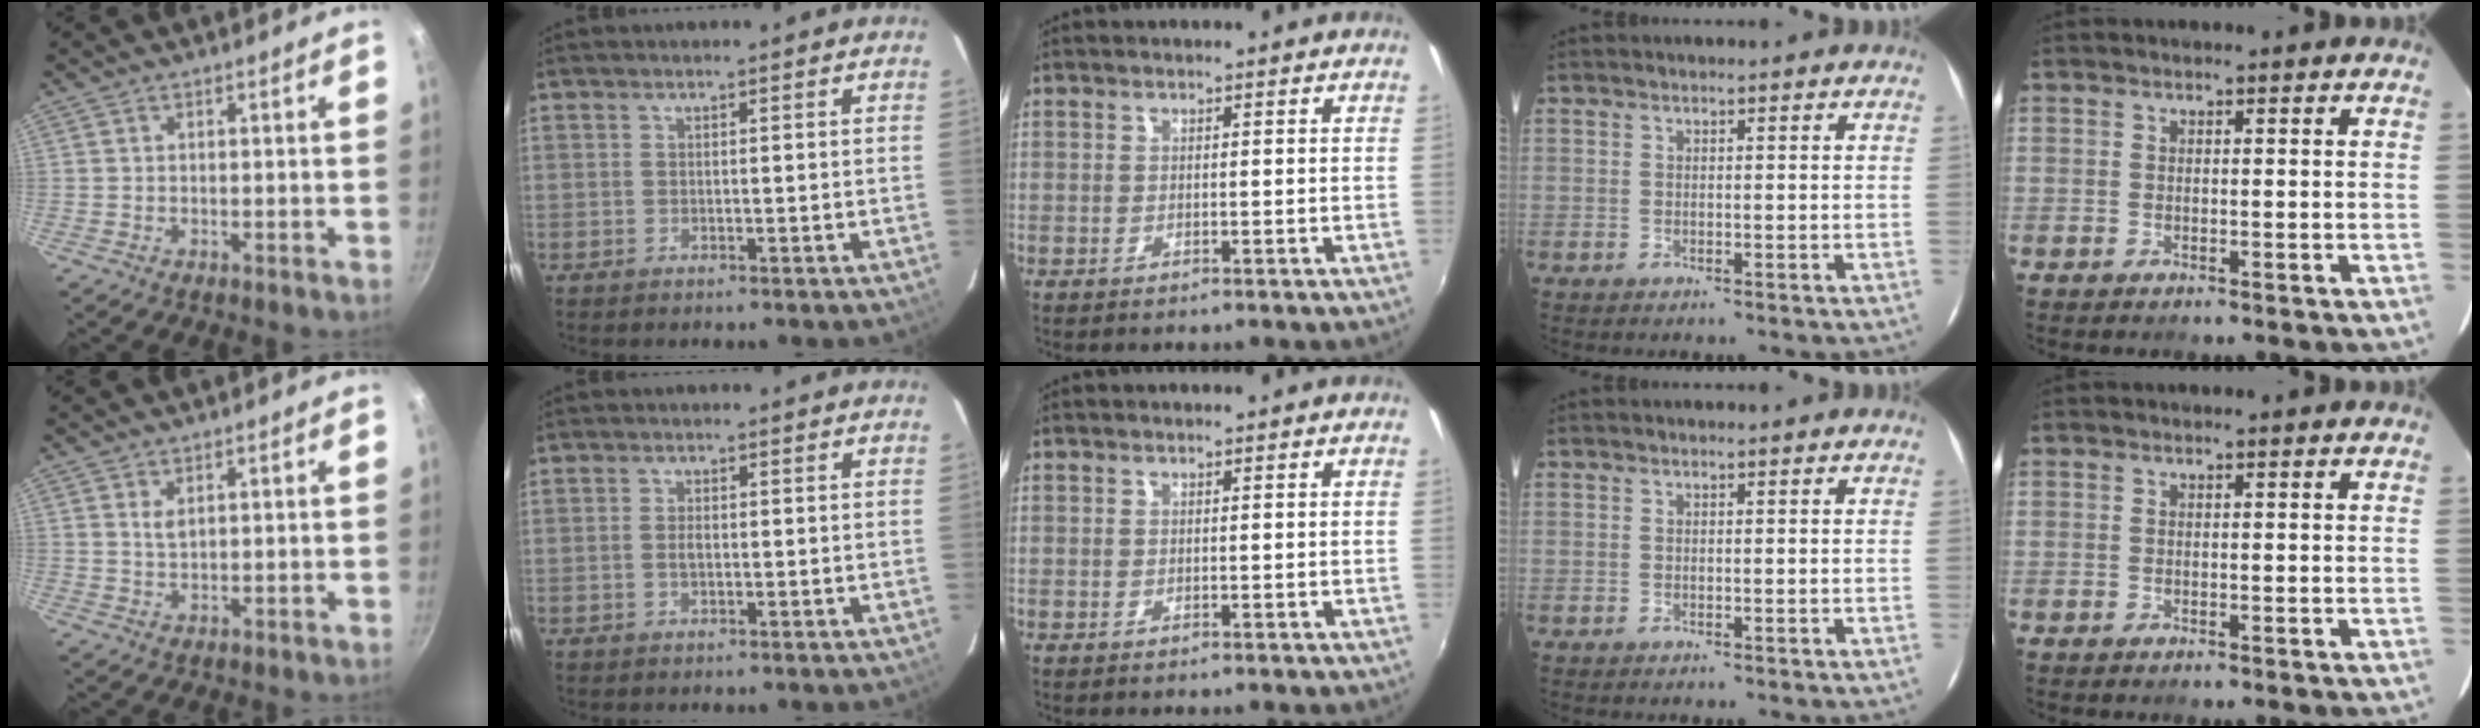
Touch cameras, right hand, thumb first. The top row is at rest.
{"thumb": {"total": 2.1, "force": [0.9, 1.1, 1.6], "torque": [-0.027, -0.005, 0.019]}, "index": {"total": 1.7, "force": [-0.2, 0.9, 1.4], "torque": [-0.028, 0.002, -0.005]}}